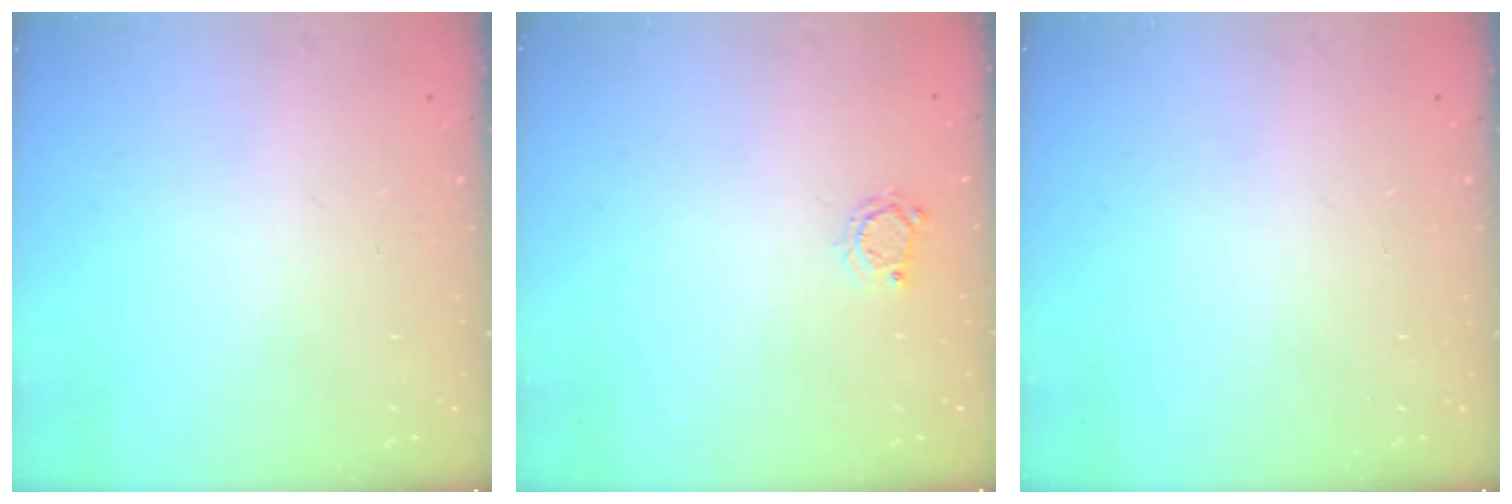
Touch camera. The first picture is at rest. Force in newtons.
{"total": 3.0, "press": 3.0, "slide": 0.4}
{"total": 0.0}